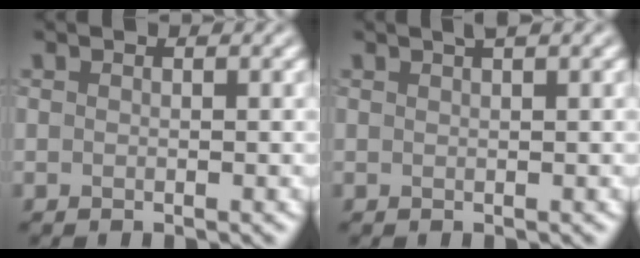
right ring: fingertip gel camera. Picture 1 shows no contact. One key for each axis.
{"total": 1.5, "fx": 0.9, "fy": 0.3, "fz": 1.1, "tx": -0.010, "ty": 0.003, "tz": 0.010}